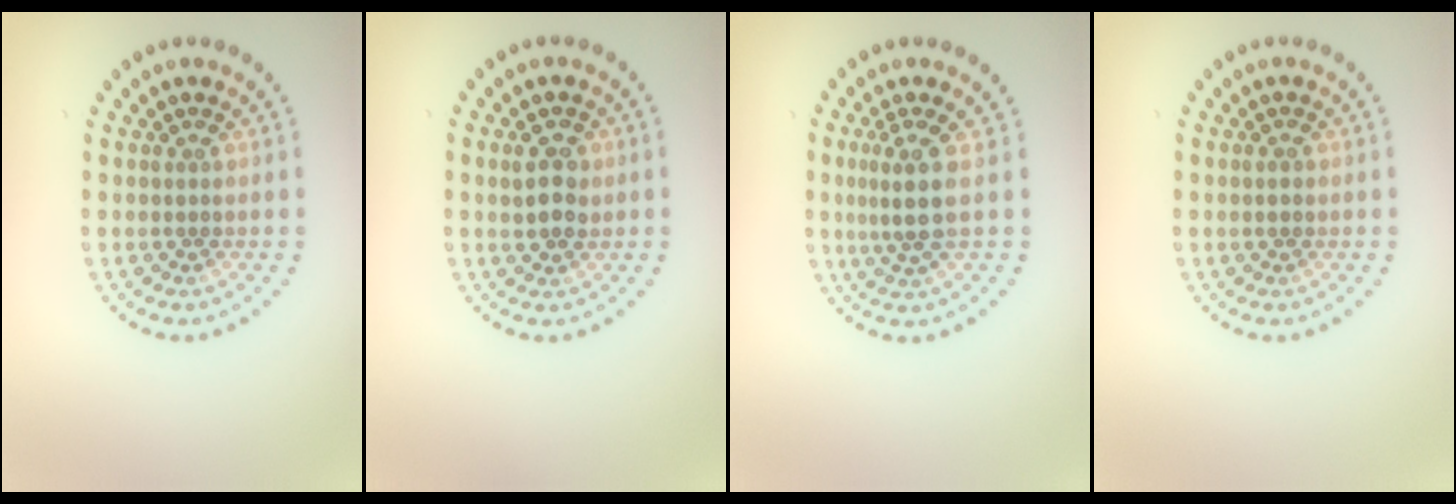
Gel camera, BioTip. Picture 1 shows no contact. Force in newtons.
{"total": 2.5, "press": 2.5, "slide": 0.4}
{"total": 2.9, "press": 2.3, "slide": 1.8}
{"total": 1.0, "press": 1.0, "slide": 0.0}